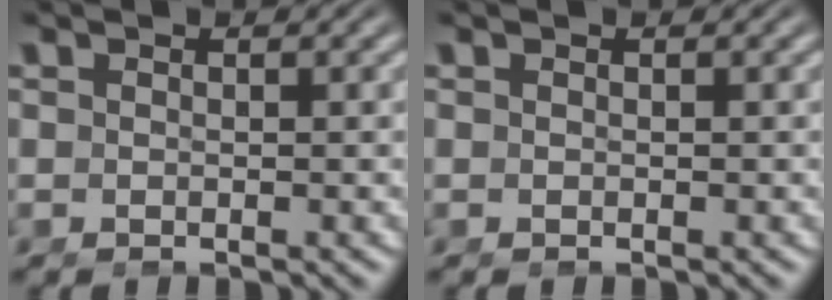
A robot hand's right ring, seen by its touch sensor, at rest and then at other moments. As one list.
[{"total": 0.0}]